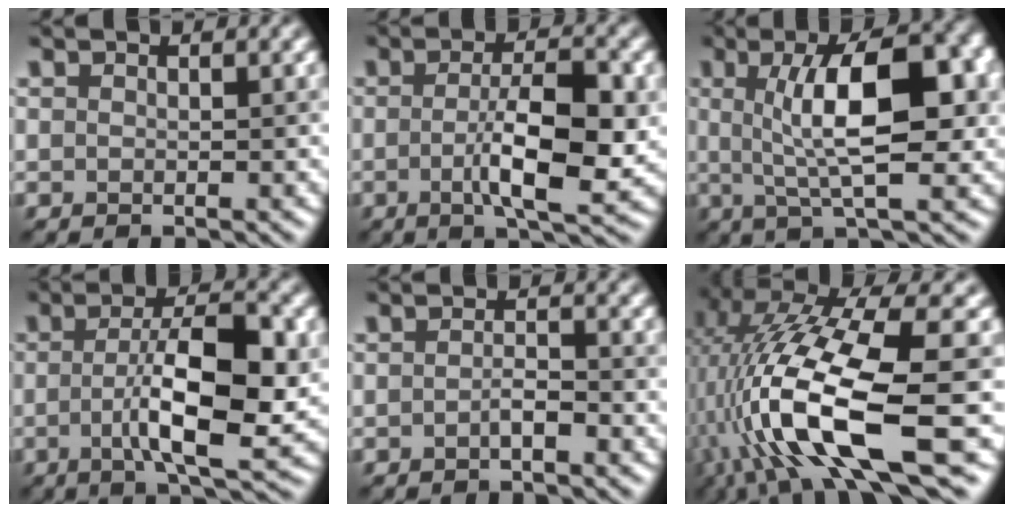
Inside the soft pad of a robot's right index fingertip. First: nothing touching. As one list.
[{"total": 7.0, "force": [-0.8, 1.8, 6.7], "torque": [-0.113, -0.004, -0.014]}, {"total": 9.3, "force": [1.4, 2.7, 8.8], "torque": [-0.129, 0.008, 0.020]}, {"total": 9.0, "force": [-0.9, 2.5, 8.6], "torque": [-0.137, 0.001, -0.016]}, {"total": 1.1, "force": [-0.6, 0.3, 1.0], "torque": [-0.020, 0.004, -0.011]}, {"total": 13.3, "force": [-2.8, 3.8, 12.4], "torque": [-0.241, 0.003, -0.042]}]